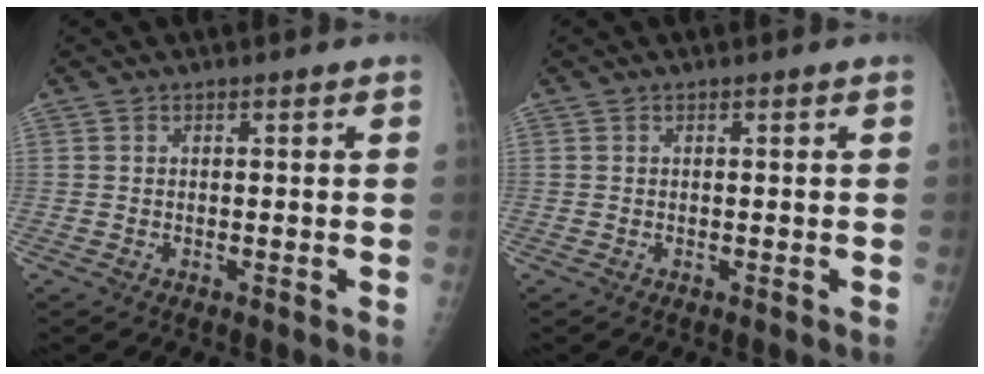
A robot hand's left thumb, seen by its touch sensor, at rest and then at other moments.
{"total": 0.0}